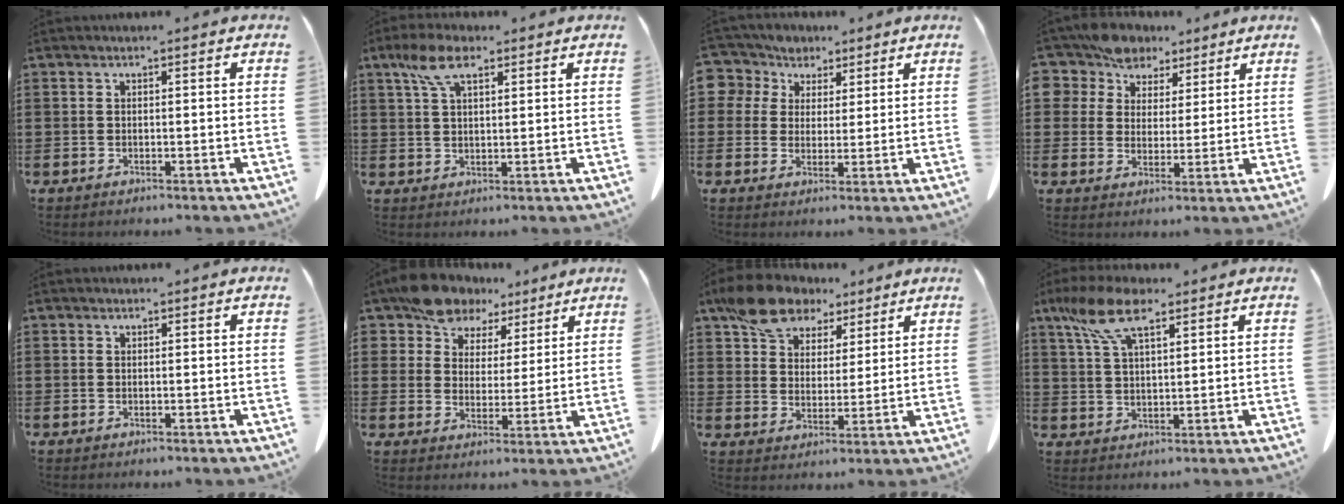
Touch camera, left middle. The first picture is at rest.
{"total": 6.3, "force": [3.5, 2.6, 4.5], "torque": [-0.099, 0.007, 0.063]}
{"total": 5.2, "force": [3.0, 4.2, 0.0], "torque": [-0.033, -0.004, 0.054]}
{"total": 6.8, "force": [5.6, 3.9, 0.4], "torque": [-0.047, -0.016, 0.107]}
{"total": 0.0}
{"total": 9.7, "force": [7.8, 5.2, 2.3], "torque": [-0.082, -0.022, 0.149]}
{"total": 9.7, "force": [7.6, 4.9, 3.5], "torque": [-0.095, -0.011, 0.145]}
{"total": 8.9, "force": [5.7, 3.0, 6.2], "torque": [-0.141, -0.005, 0.102]}